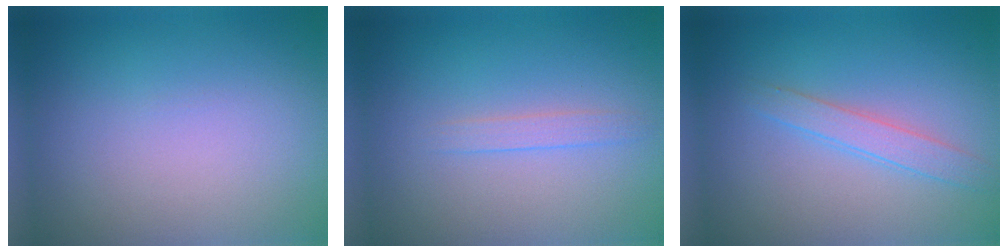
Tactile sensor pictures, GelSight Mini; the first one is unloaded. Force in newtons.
{"total": 1.2, "press": 1.2, "slide": 0.1}
{"total": 2.0, "press": 2.0, "slide": 0.1}